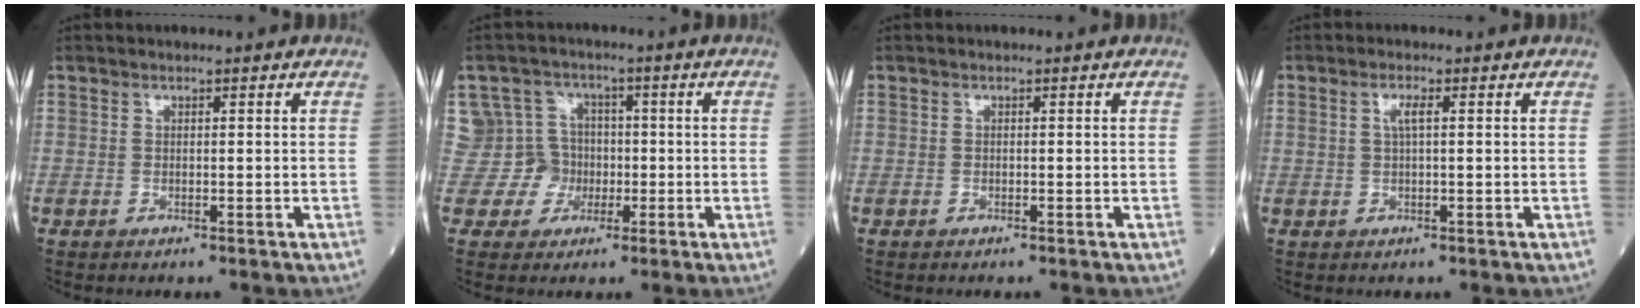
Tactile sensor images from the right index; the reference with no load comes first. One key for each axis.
{"total": 6.5, "fx": -0.5, "fy": 6.5, "fz": -0.3, "tx": 0.011, "ty": 0.027, "tz": -0.003}
{"total": 0.0}
{"total": 2.1, "fx": 0.6, "fy": 0.3, "fz": 2.0, "tx": -0.043, "ty": 0.004, "tz": 0.011}